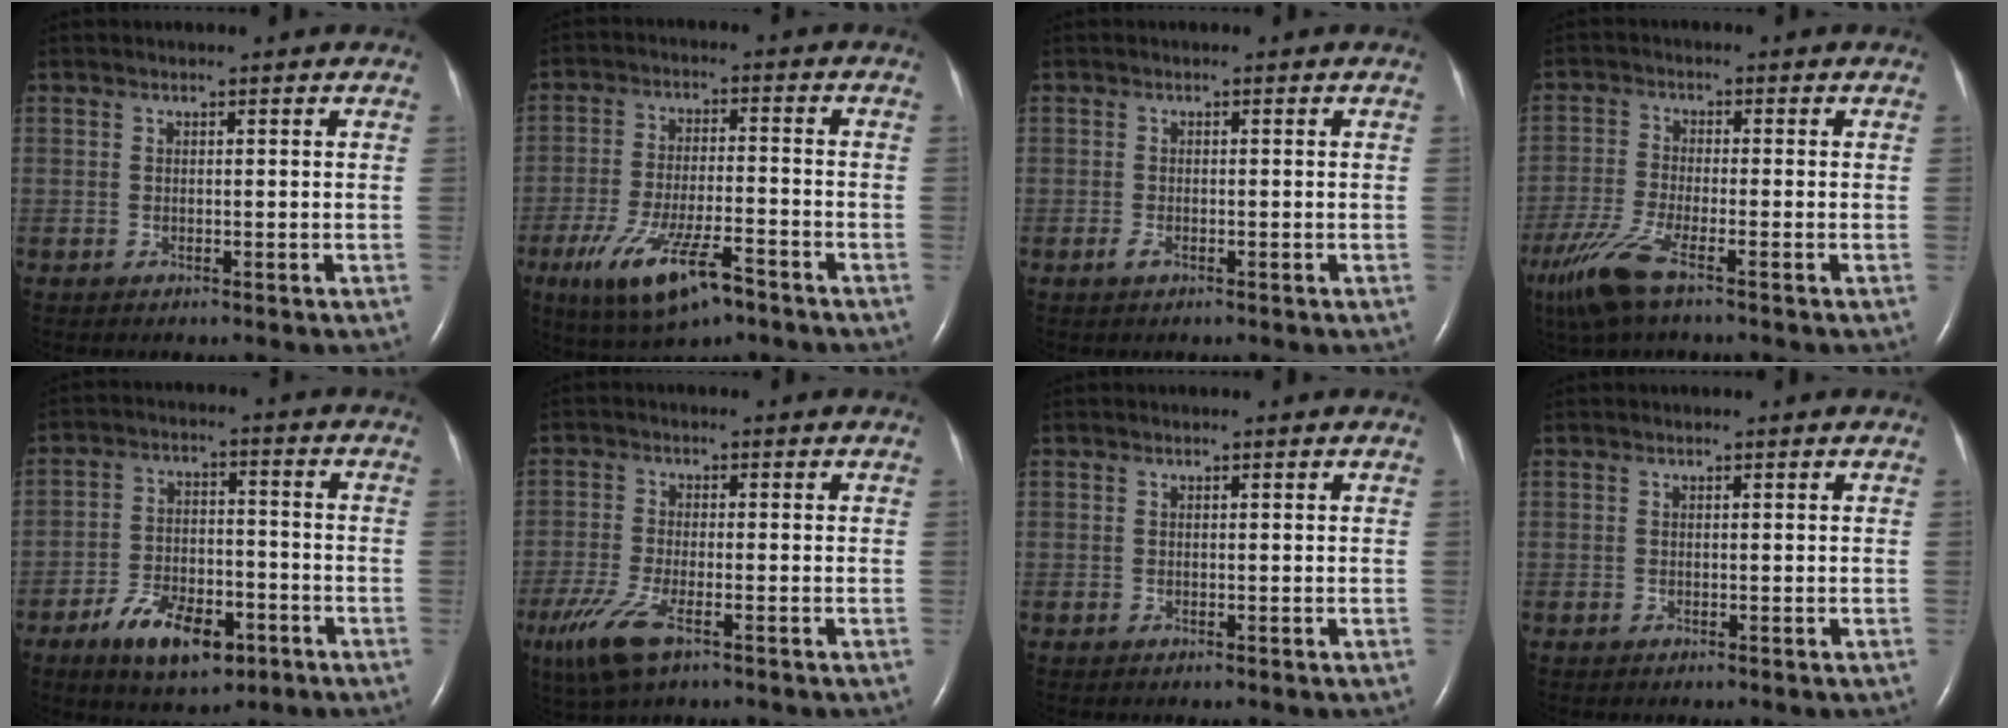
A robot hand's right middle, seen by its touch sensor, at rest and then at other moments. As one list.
[{"total": 11.8, "force": [-6.8, 2.9, 9.1], "torque": [-0.176, -0.017, -0.111]}, {"total": 1.0, "force": [-0.5, 0.3, 0.8], "torque": [-0.021, -0.002, -0.010]}, {"total": 7.5, "force": [-4.8, 1.1, 5.7], "torque": [-0.137, -0.021, -0.095]}, {"total": 10.5, "force": [-5.9, 4.9, 7.2], "torque": [-0.125, 0.001, -0.094]}, {"total": 7.6, "force": [-4.3, 2.0, 5.9], "torque": [-0.132, -0.022, -0.078]}, {"total": 0.0}, {"total": 0.0}]